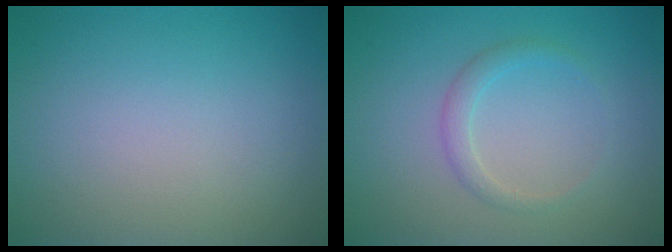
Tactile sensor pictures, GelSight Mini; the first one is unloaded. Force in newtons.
{"total": 1.5, "press": 1.5, "slide": 0.2}